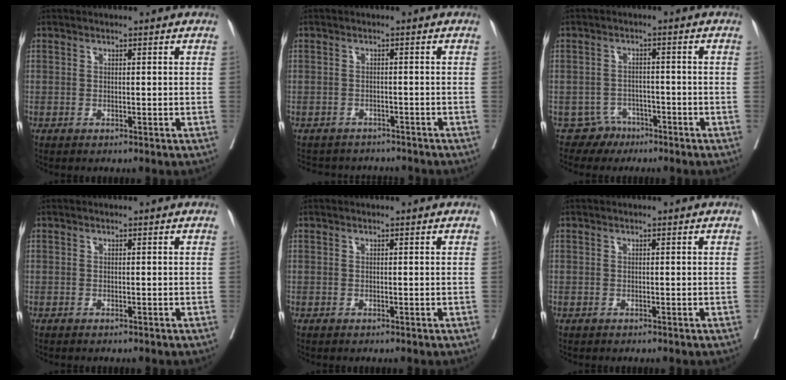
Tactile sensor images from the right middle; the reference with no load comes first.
{"total": 6.6, "force": [-5.9, 3.0, 0.2], "torque": [-0.001, 0.005, -0.074]}
{"total": 3.4, "force": [-2.4, 2.2, -0.8], "torque": [0.013, 0.009, -0.040]}
{"total": 0.0}
{"total": 0.6, "force": [-0.3, -0.1, 0.4], "torque": [-0.015, -0.001, -0.006]}
{"total": 0.0}